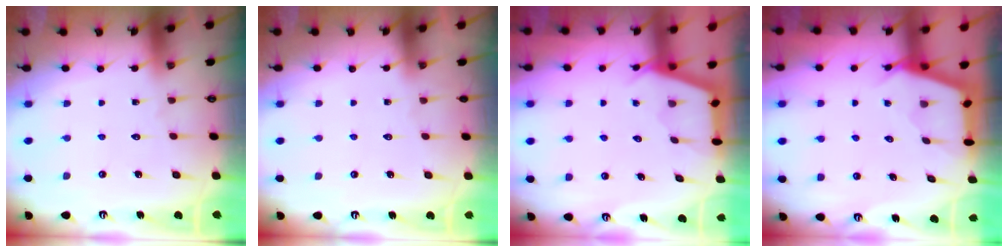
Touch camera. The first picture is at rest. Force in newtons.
{"total": 0.0}
{"total": 2.8, "press": 2.8, "slide": 0.3}
{"total": 3.0, "press": 3.0, "slide": 0.4}